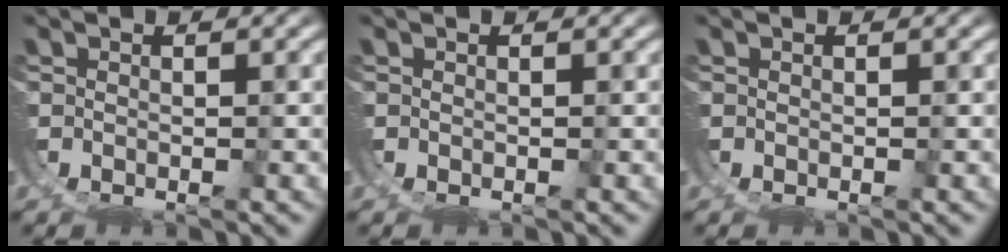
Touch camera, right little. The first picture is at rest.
{"total": 0.0}
{"total": 0.0}